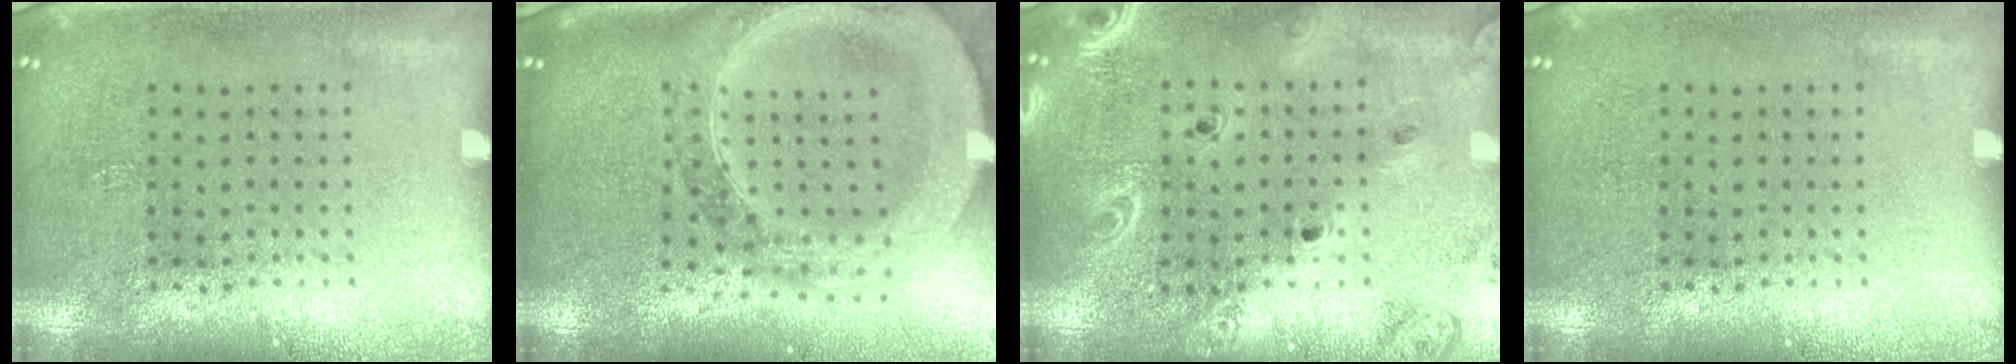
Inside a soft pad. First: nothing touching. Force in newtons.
{"total": 3.3, "press": 2.7, "slide": 1.9}
{"total": 2.0, "press": 1.8, "slide": 0.9}
{"total": 0.0}